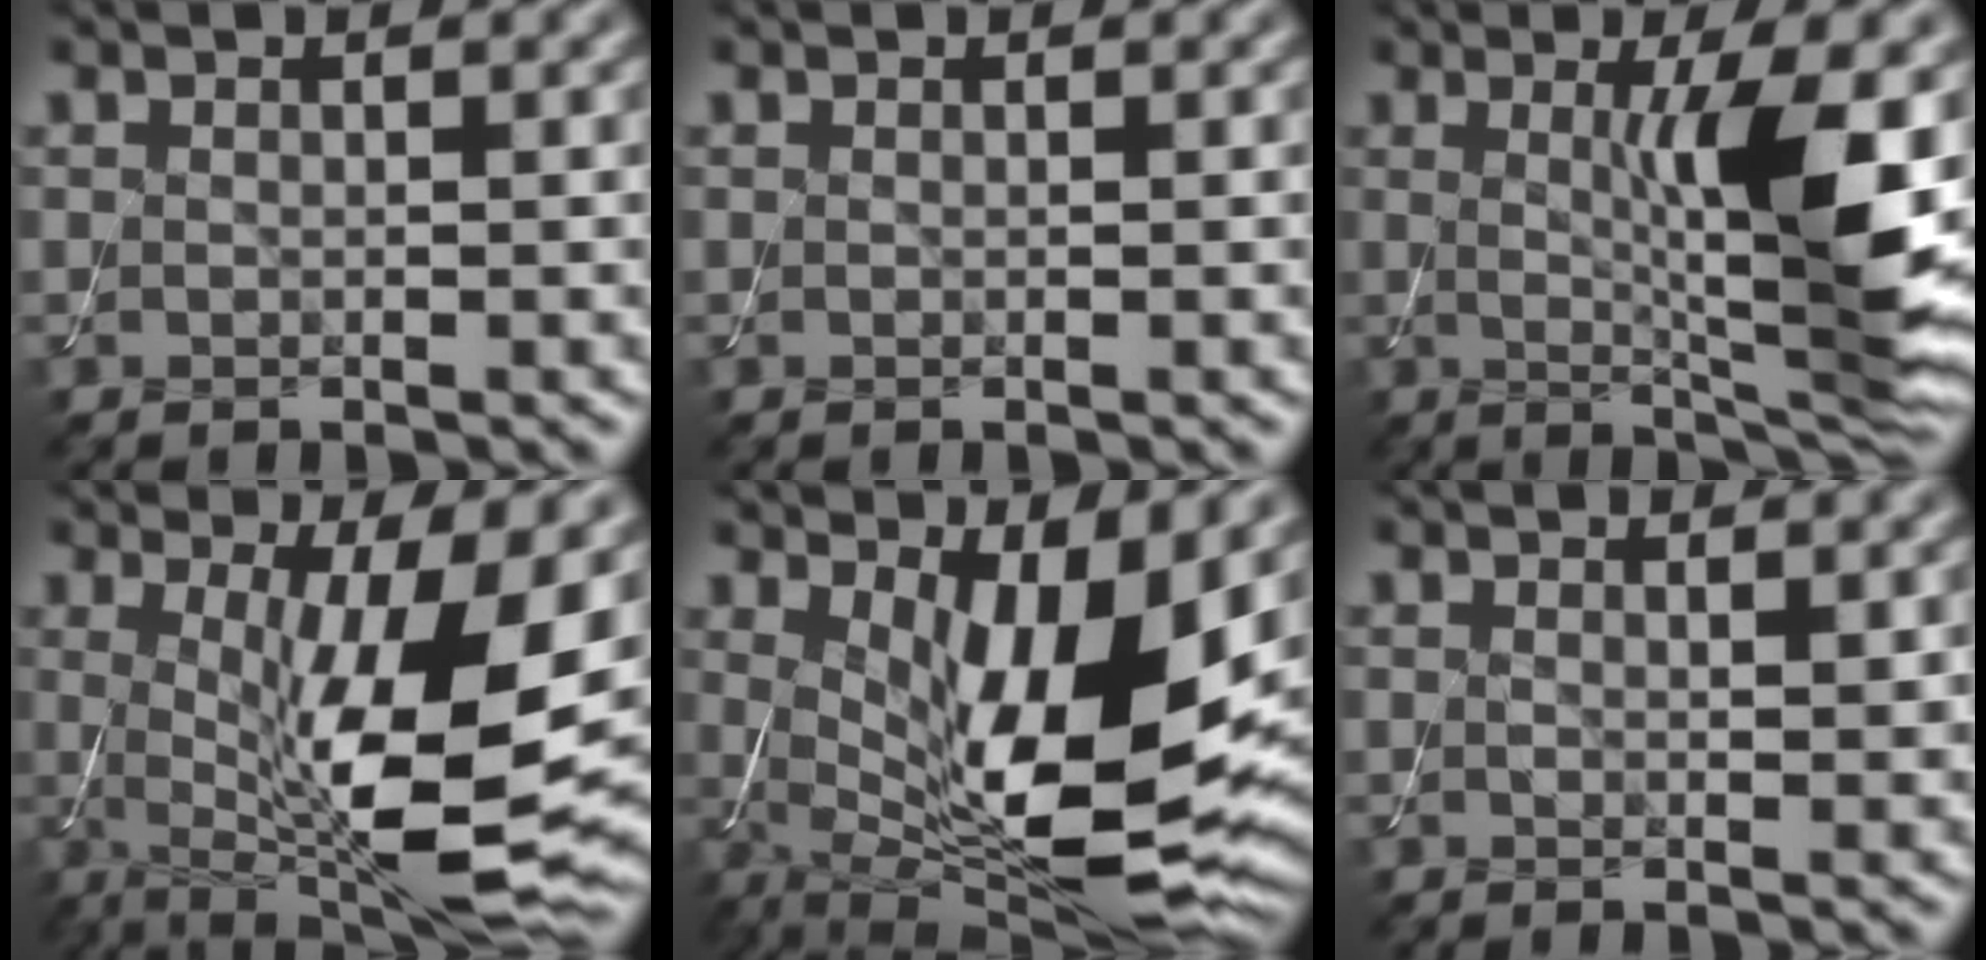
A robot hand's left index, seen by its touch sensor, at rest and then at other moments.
{"total": 0.0}
{"total": 8.7, "force": [1.0, 1.5, 8.6], "torque": [-0.124, -0.018, 0.024]}
{"total": 13.0, "force": [0.0, 3.4, 12.6], "torque": [-0.196, -0.017, 0.005]}
{"total": 12.3, "force": [2.1, 3.9, 11.4], "torque": [-0.181, -0.024, 0.042]}
{"total": 0.9, "force": [0.4, 0.3, 0.8], "torque": [-0.014, -0.005, 0.006]}